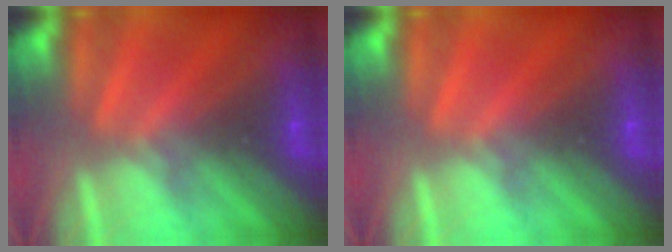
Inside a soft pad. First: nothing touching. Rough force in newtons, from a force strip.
{"total": 0.0}